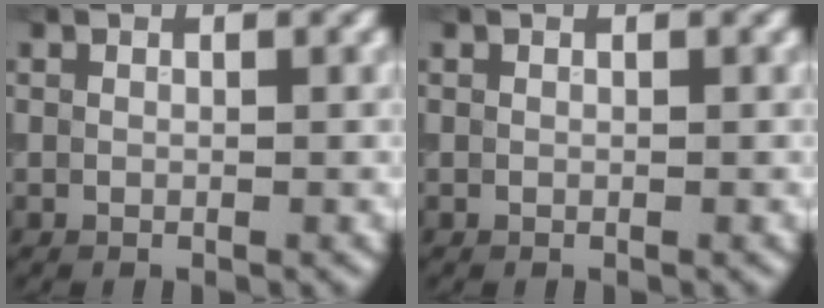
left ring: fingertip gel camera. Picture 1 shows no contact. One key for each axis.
{"total": 0.0}